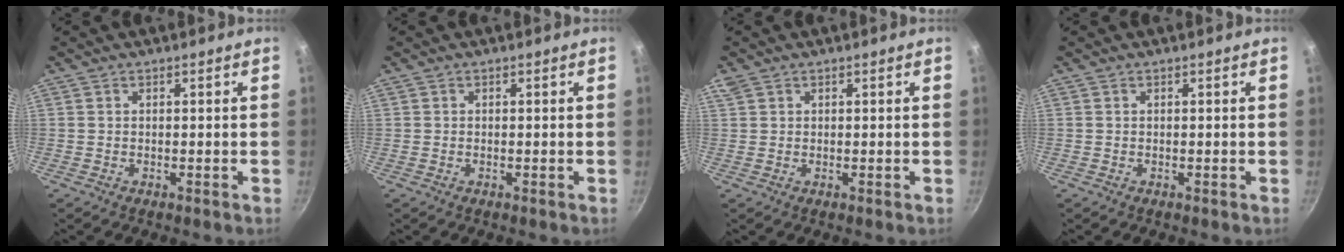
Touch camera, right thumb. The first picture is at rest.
{"total": 0.0}
{"total": 1.7, "force": [1.2, 1.1, 0.7], "torque": [-0.014, 0.004, 0.026]}
{"total": 0.0}